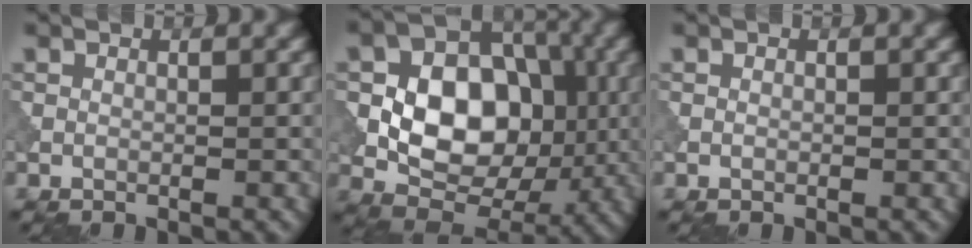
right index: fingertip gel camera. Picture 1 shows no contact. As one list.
[{"total": 10.4, "force": [-0.5, 7.5, 7.2], "torque": [-0.117, 0.008, -0.014]}, {"total": 0.0}]